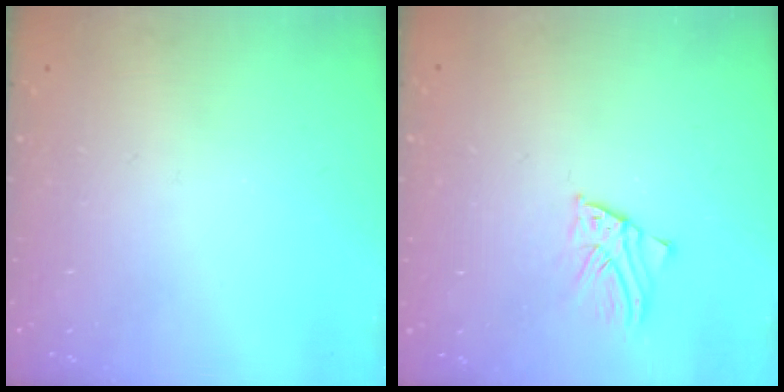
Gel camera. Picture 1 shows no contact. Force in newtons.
{"total": 2.7, "press": 2.7, "slide": 0.2}